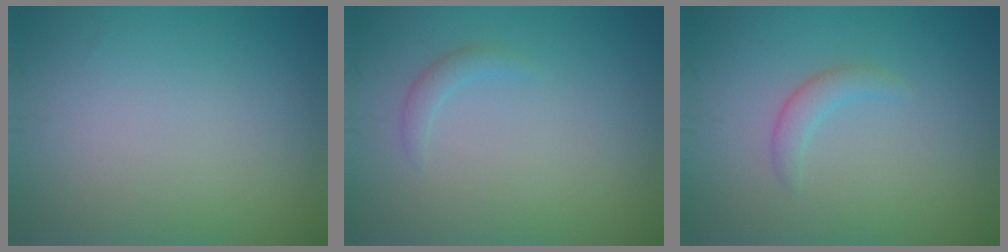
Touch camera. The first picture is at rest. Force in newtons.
{"total": 1.1, "press": 1.1, "slide": 0.1}
{"total": 1.5, "press": 1.5, "slide": 0.1}